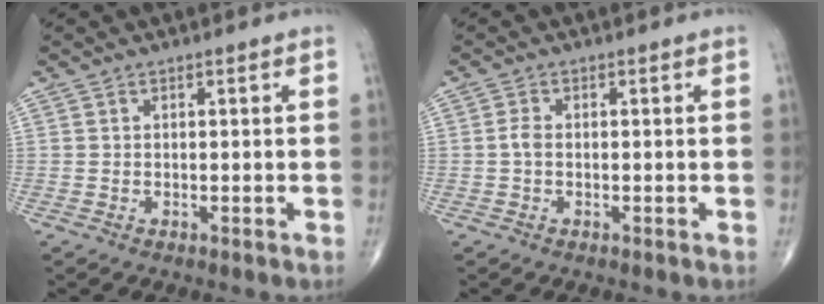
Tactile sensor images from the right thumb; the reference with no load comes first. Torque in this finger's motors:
{"motor_torque": [0.00, -0.23, 0.65, 0.05, 0.00]}